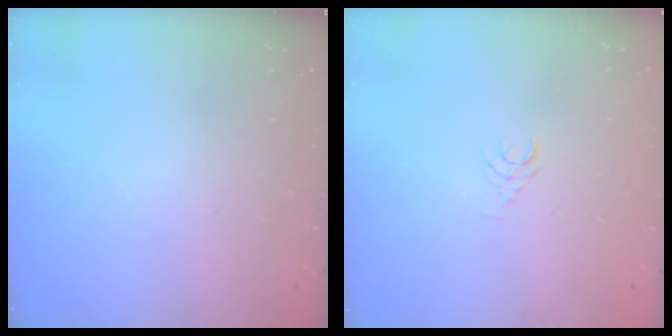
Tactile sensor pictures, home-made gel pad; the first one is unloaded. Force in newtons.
{"total": 3.5, "press": 3.5, "slide": 0.3}